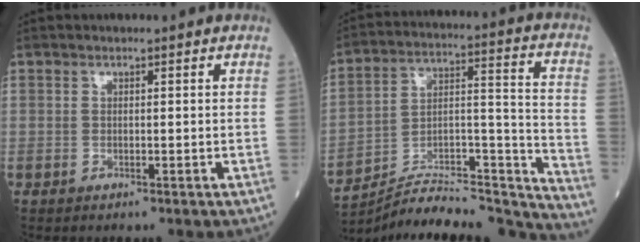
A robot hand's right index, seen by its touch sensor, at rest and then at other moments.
{"total": 24.4, "force": [-23.3, 1.9, 7.0], "torque": [-0.073, 0.039, -0.350]}